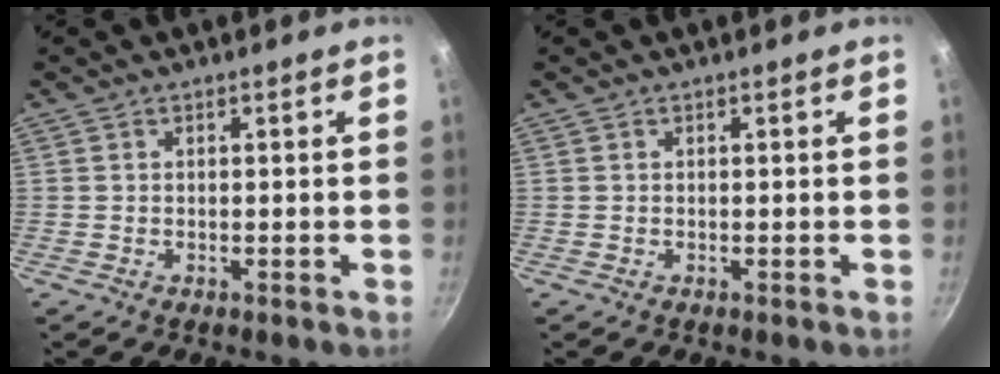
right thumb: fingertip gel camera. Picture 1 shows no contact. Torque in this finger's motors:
{"motor_torque": [-0.28, 0.11, 0.48, -0.30, -0.01]}